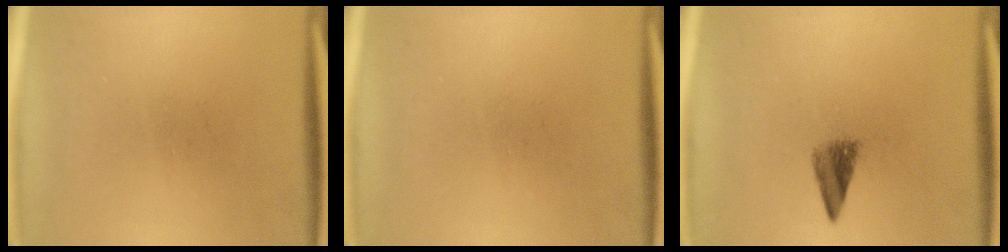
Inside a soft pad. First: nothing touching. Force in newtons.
{"total": 0.0}
{"total": 2.9}